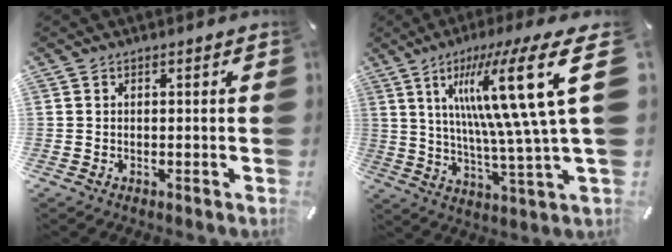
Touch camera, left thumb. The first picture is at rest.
{"total": 27.3, "force": [8.1, 5.5, 25.5], "torque": [-0.426, -0.035, 0.113]}